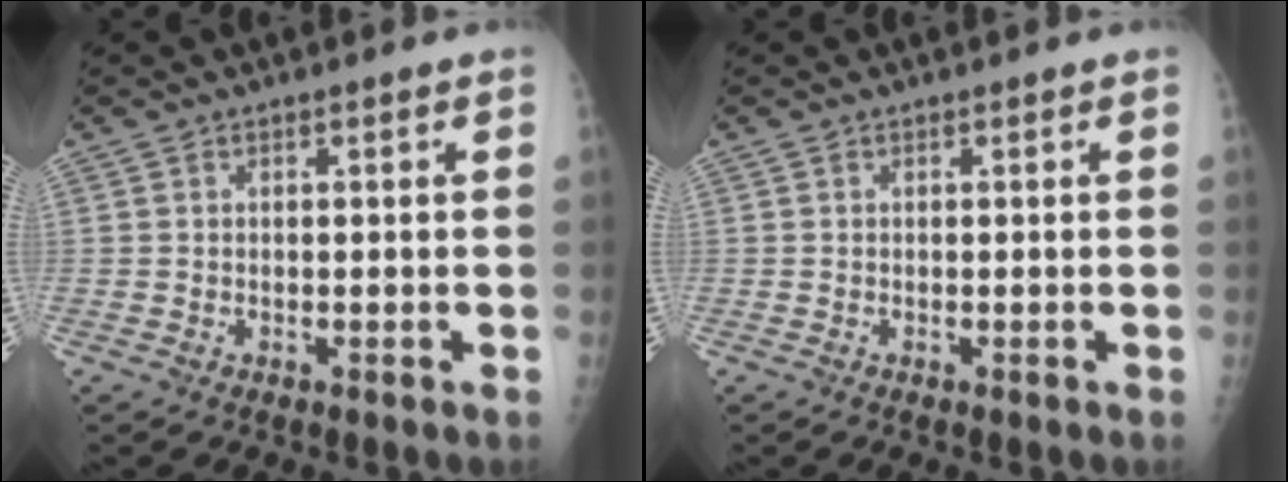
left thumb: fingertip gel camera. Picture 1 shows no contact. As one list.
[{"total": 0.0}]